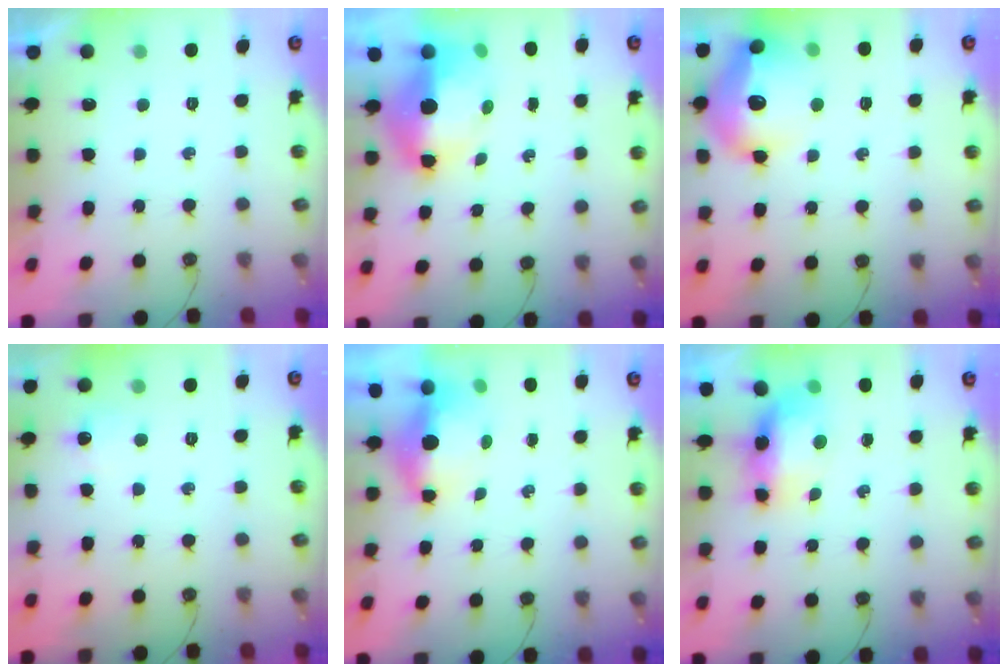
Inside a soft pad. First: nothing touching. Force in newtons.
{"total": 8.8, "press": 8.6, "slide": 1.6}
{"total": 20.1, "press": 20.0, "slide": 1.6}
{"total": 6.0, "press": 5.9, "slide": 0.7}
{"total": 9.1, "press": 6.1, "slide": 6.7}
{"total": 8.0, "press": 7.9, "slide": 0.9}